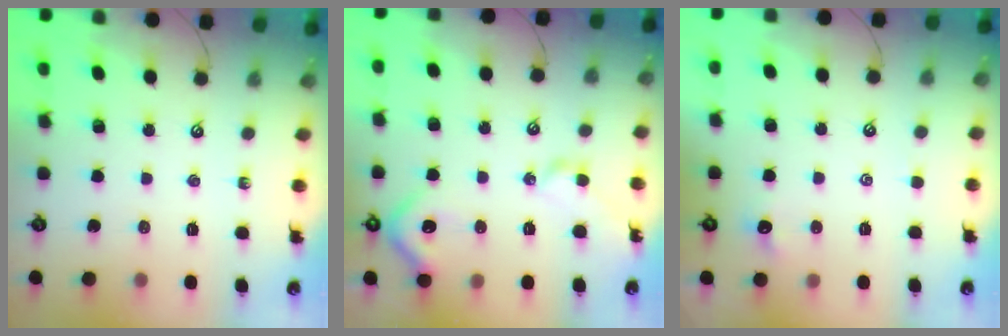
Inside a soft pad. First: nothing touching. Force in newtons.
{"total": 7.2, "press": 7.1, "slide": 1.4}
{"total": 0.7, "press": 0.4, "slide": 0.6}